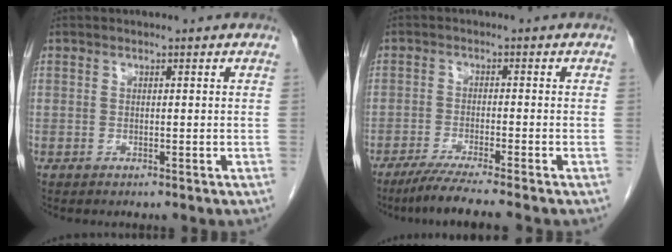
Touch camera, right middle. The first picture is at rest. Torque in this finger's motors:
{"motor_torque": [0.78, -0.42, 0.07, 0.04]}